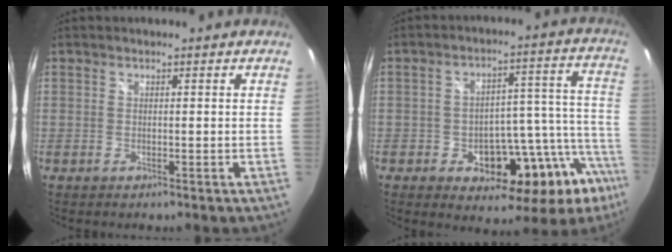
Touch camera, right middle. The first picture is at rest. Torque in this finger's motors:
{"motor_torque": [0.77, -0.56, 0.60, 0.06]}